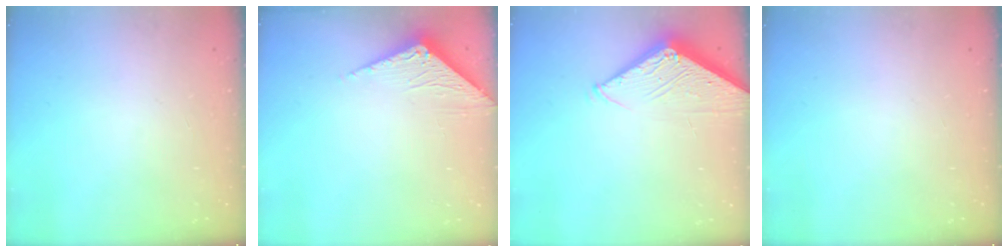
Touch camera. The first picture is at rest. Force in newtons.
{"total": 3.4, "press": 3.4, "slide": 0.2}
{"total": 5.7, "press": 5.6, "slide": 0.6}
{"total": 0.0}